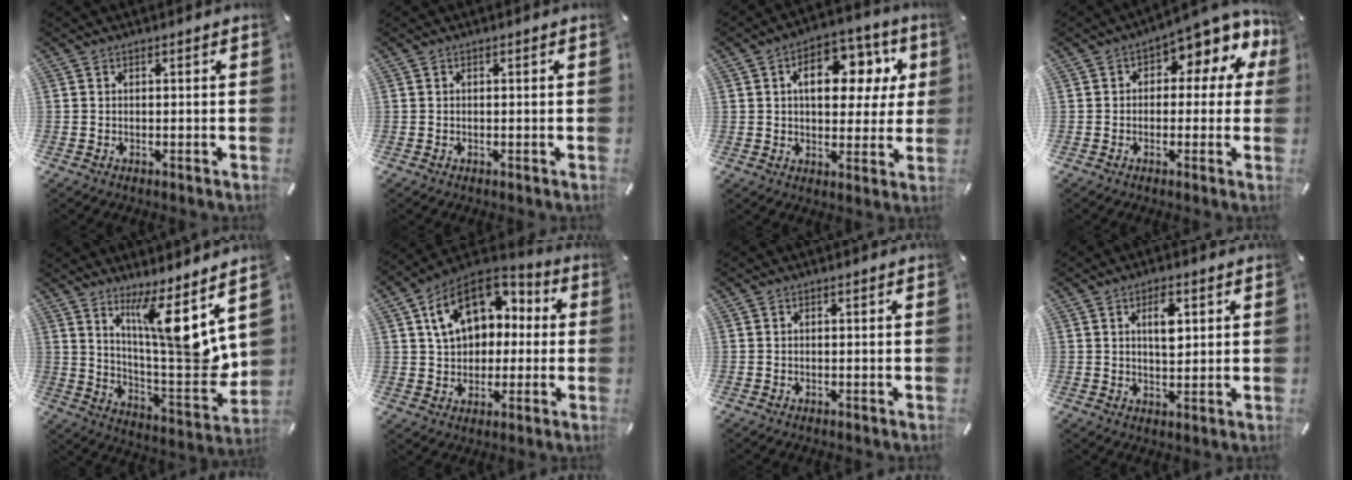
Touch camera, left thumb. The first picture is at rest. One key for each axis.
{"total": 0.0}
{"total": 13.7, "fx": 4.1, "fy": 9.1, "fz": 9.5, "tx": -0.130, "ty": -0.008, "tz": 0.067}
{"total": 7.0, "fx": 2.9, "fy": 4.0, "fz": 4.9, "tx": -0.065, "ty": -0.027, "tz": 0.046}
{"total": 14.2, "fx": 8.3, "fy": 1.9, "fz": 11.4, "tx": -0.167, "ty": -0.081, "tz": 0.133}
{"total": 14.8, "fx": 4.5, "fy": 11.7, "fz": 7.8, "tx": -0.142, "ty": -0.005, "tz": 0.088}
{"total": 0.0}
{"total": 5.3, "fx": 1.8, "fy": 2.7, "fz": 4.2, "tx": -0.061, "ty": -0.006, "tz": 0.023}